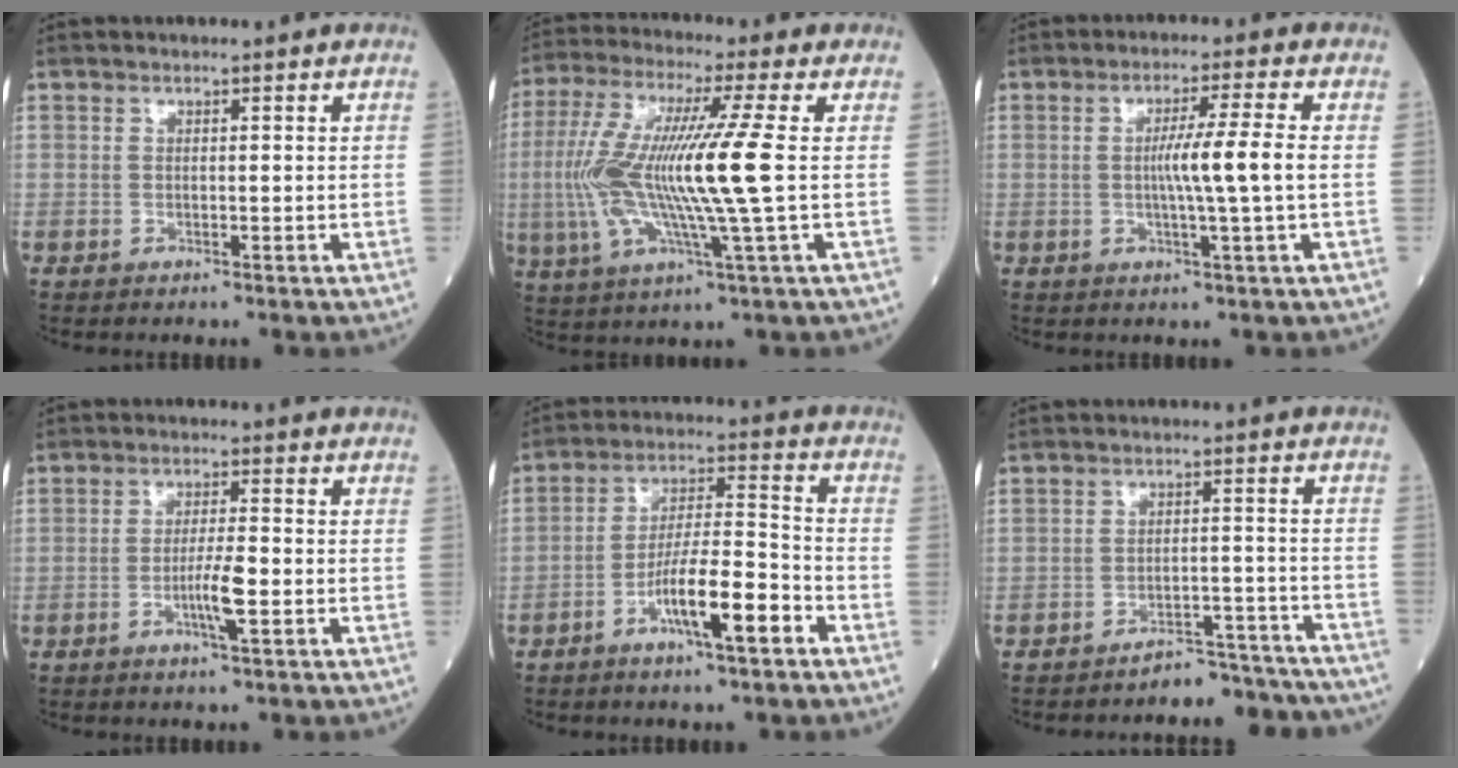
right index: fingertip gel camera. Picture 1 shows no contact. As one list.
[{"total": 15.1, "force": [-0.3, -0.2, 15.1], "torque": [-0.321, -0.002, -0.016]}, {"total": 6.4, "force": [-0.2, -1.3, 6.3], "torque": [-0.107, 0.001, -0.003]}, {"total": 4.3, "force": [-1.5, 0.0, 4.0], "torque": [-0.076, -0.005, -0.029]}, {"total": 10.1, "force": [-5.1, 1.2, 8.6], "torque": [-0.157, 0.004, -0.089]}, {"total": 9.7, "force": [-9.4, 2.0, 1.2], "torque": [0.013, 0.031, -0.117]}]